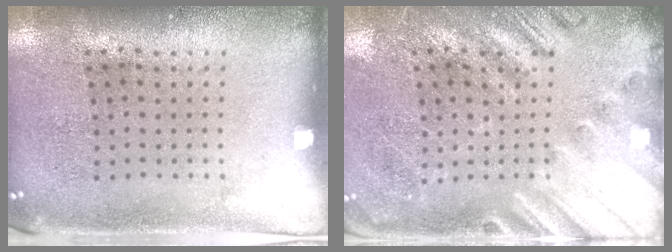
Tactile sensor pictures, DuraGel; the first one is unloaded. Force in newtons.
{"total": 2.3, "press": 2.0, "slide": 1.0}